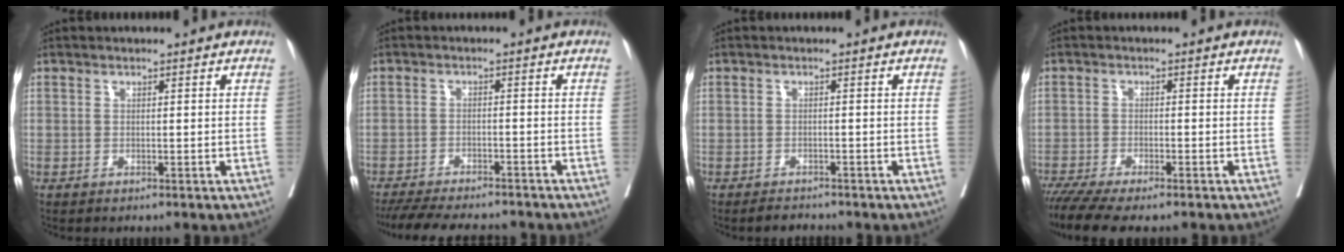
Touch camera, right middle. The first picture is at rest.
{"total": 14.6, "force": [-13.1, 2.7, 5.8], "torque": [-0.114, -0.017, -0.183]}
{"total": 2.2, "force": [-2.1, 0.6, 0.5], "torque": [-0.008, -0.004, -0.031]}
{"total": 8.9, "force": [-7.3, 1.2, 4.9], "torque": [-0.072, -0.011, -0.118]}